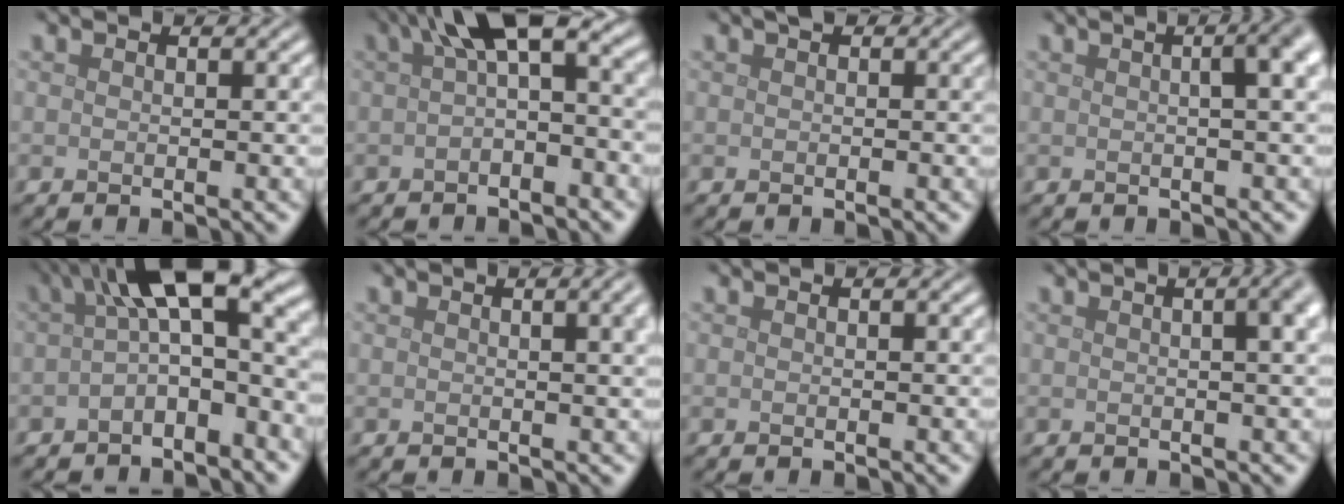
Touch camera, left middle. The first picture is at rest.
{"total": 6.8, "force": [1.3, 2.6, 6.2], "torque": [-0.086, 0.018, 0.008]}
{"total": 0.6, "force": [0.1, 0.4, 0.4], "torque": [-0.002, -0.003, 0.000]}
{"total": 6.9, "force": [1.7, 3.3, 5.8], "torque": [-0.018, 0.042, -0.012]}
{"total": 8.3, "force": [0.2, 3.2, 7.6], "torque": [-0.111, 0.019, -0.013]}
{"total": 4.1, "force": [1.2, 1.7, 3.5], "torque": [-0.024, 0.011, 0.009]}
{"total": 0.0}
{"total": 7.5, "force": [2.2, 3.9, 6.1], "torque": [-0.012, 0.045, -0.012]}